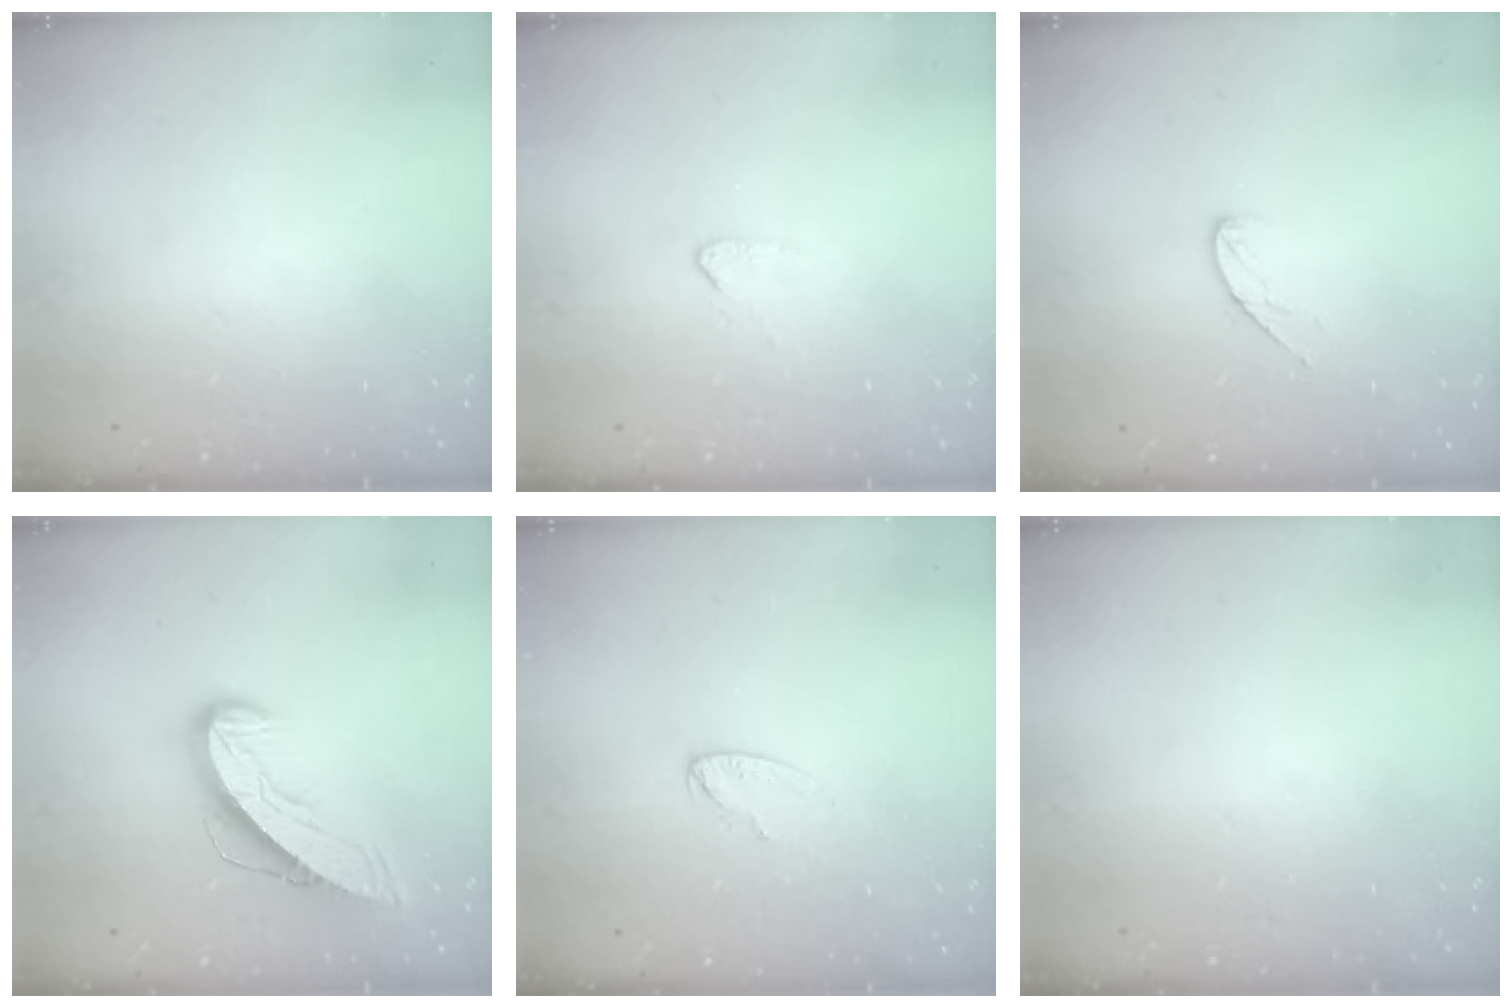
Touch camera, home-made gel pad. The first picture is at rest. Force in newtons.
{"total": 2.7, "press": 2.7, "slide": 0.2}
{"total": 6.9, "press": 6.9, "slide": 0.5}
{"total": 8.7, "press": 8.7, "slide": 1.0}
{"total": 4.5, "press": 4.5, "slide": 0.4}
{"total": 0.0}